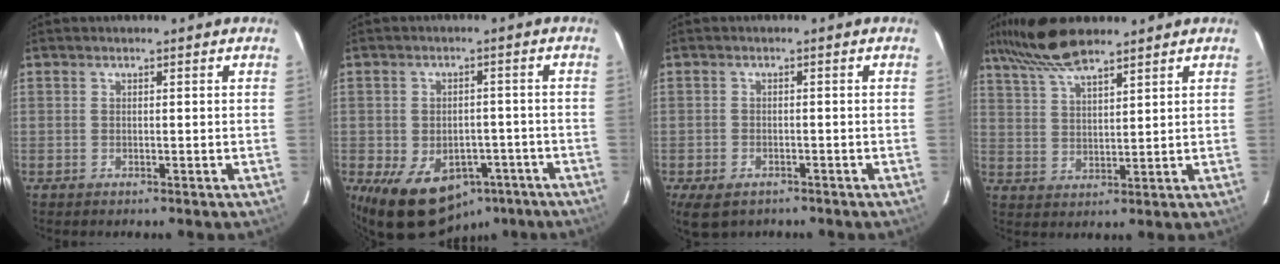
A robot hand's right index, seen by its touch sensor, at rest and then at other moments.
{"total": 13.6, "force": [-7.4, 9.3, 6.5], "torque": [-0.138, 0.008, -0.083]}
{"total": 6.3, "force": [-4.1, 3.7, 3.0], "torque": [-0.074, -0.019, -0.064]}
{"total": 9.6, "force": [7.7, 2.1, 5.2], "torque": [-0.109, 0.023, 0.153]}